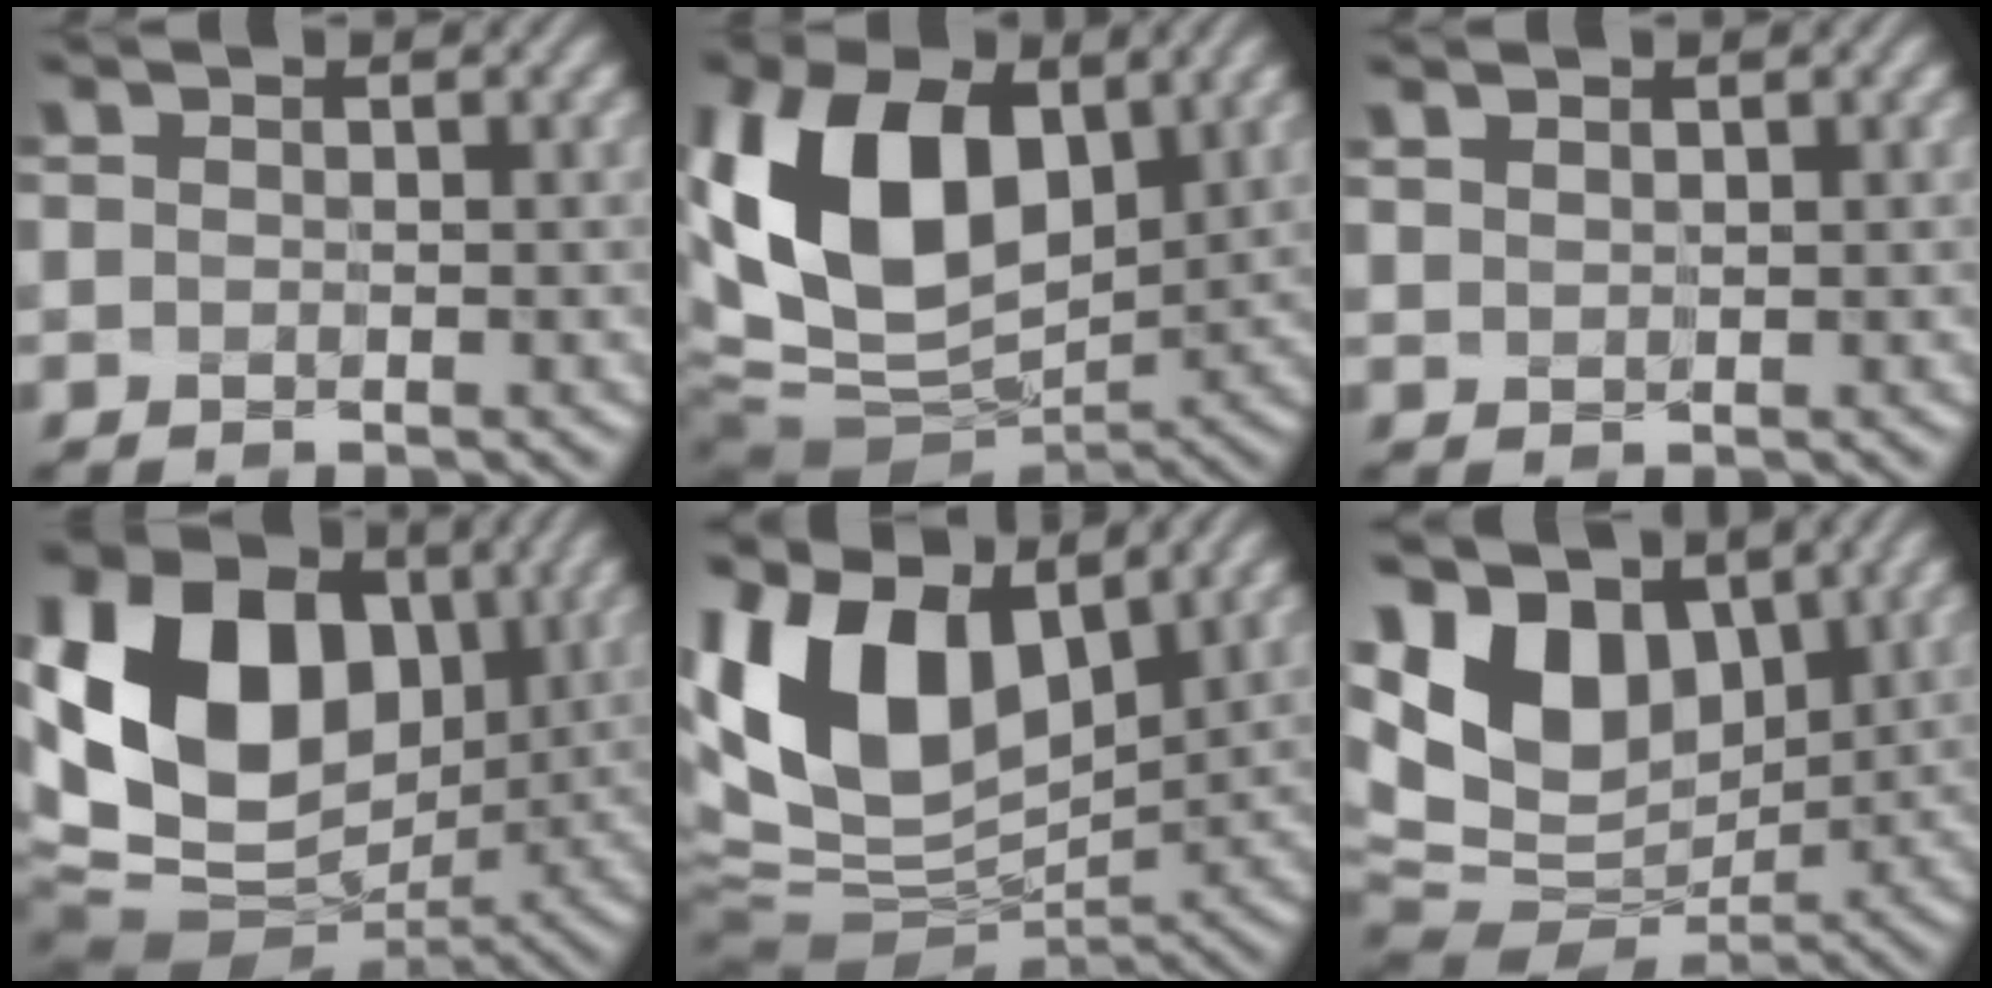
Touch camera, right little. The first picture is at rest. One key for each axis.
{"total": 13.5, "fx": 2.7, "fy": 8.3, "fz": 10.2, "tx": -0.221, "ty": 0.009, "tz": 0.046}
{"total": 2.1, "fx": 1.4, "fy": 1.3, "fz": 1.0, "tx": -0.030, "ty": 0.017, "tz": 0.013}
{"total": 16.1, "fx": 2.0, "fy": 11.9, "fz": 10.6, "tx": -0.210, "ty": 0.012, "tz": 0.045}
{"total": 11.2, "fx": 3.9, "fy": 6.4, "fz": 8.3, "tx": -0.183, "ty": 0.013, "tz": 0.069}
{"total": 12.2, "fx": 4.2, "fy": 8.2, "fz": 8.1, "tx": -0.166, "ty": 0.021, "tz": 0.068}